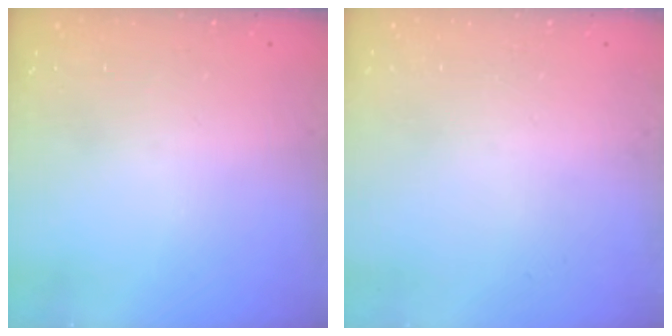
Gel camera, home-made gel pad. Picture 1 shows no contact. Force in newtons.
{"total": 0.0}